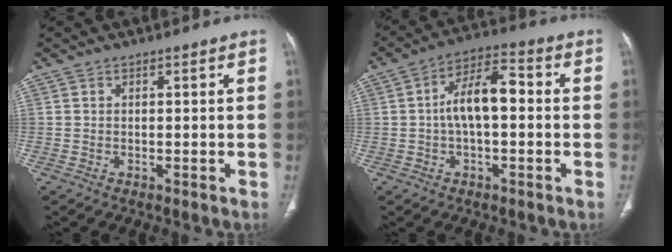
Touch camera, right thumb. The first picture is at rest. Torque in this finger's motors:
{"motor_torque": [1.39, 1.34, 0.99, 0.14, 0.06]}